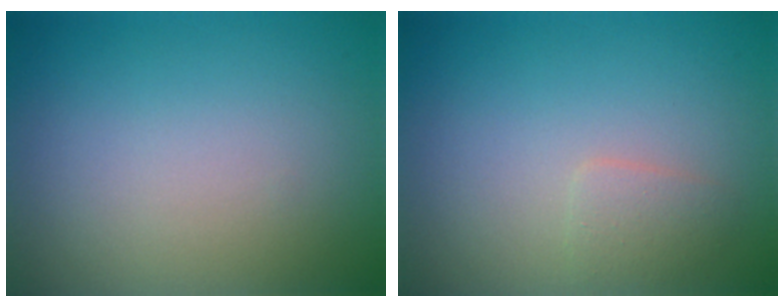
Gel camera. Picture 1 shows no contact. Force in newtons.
{"total": 1.4, "press": 1.4, "slide": 0.0}